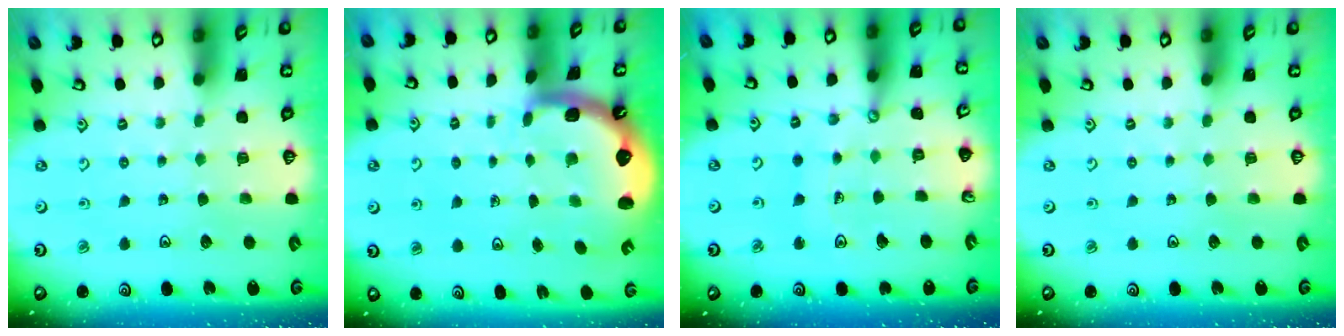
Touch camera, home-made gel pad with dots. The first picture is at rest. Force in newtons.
{"total": 3.4, "press": 2.5, "slide": 2.3}
{"total": 10.5, "press": 10.4, "slide": 1.3}
{"total": 0.0}